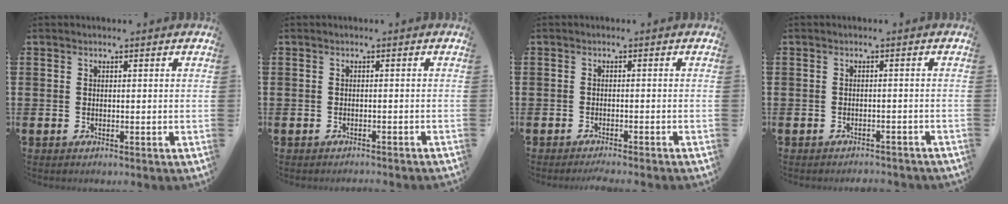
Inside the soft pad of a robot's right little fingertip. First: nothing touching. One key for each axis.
{"total": 0.7, "fx": -0.7, "fy": -0.1, "fz": 0.0, "tx": -0.001, "ty": -0.001, "tz": -0.014}
{"total": 1.1, "fx": -1.0, "fy": -0.2, "fz": 0.3, "tx": -0.004, "ty": -0.002, "tz": -0.020}
{"total": 1.2, "fx": -1.2, "fy": 0.0, "fz": 0.0, "tx": -0.003, "ty": 0.001, "tz": -0.026}